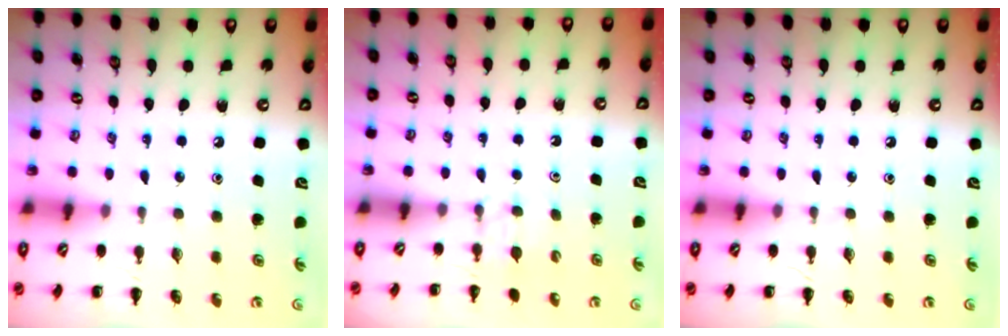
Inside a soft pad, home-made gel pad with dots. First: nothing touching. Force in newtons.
{"total": 2.9, "press": 2.7, "slide": 1.1}
{"total": 0.0}